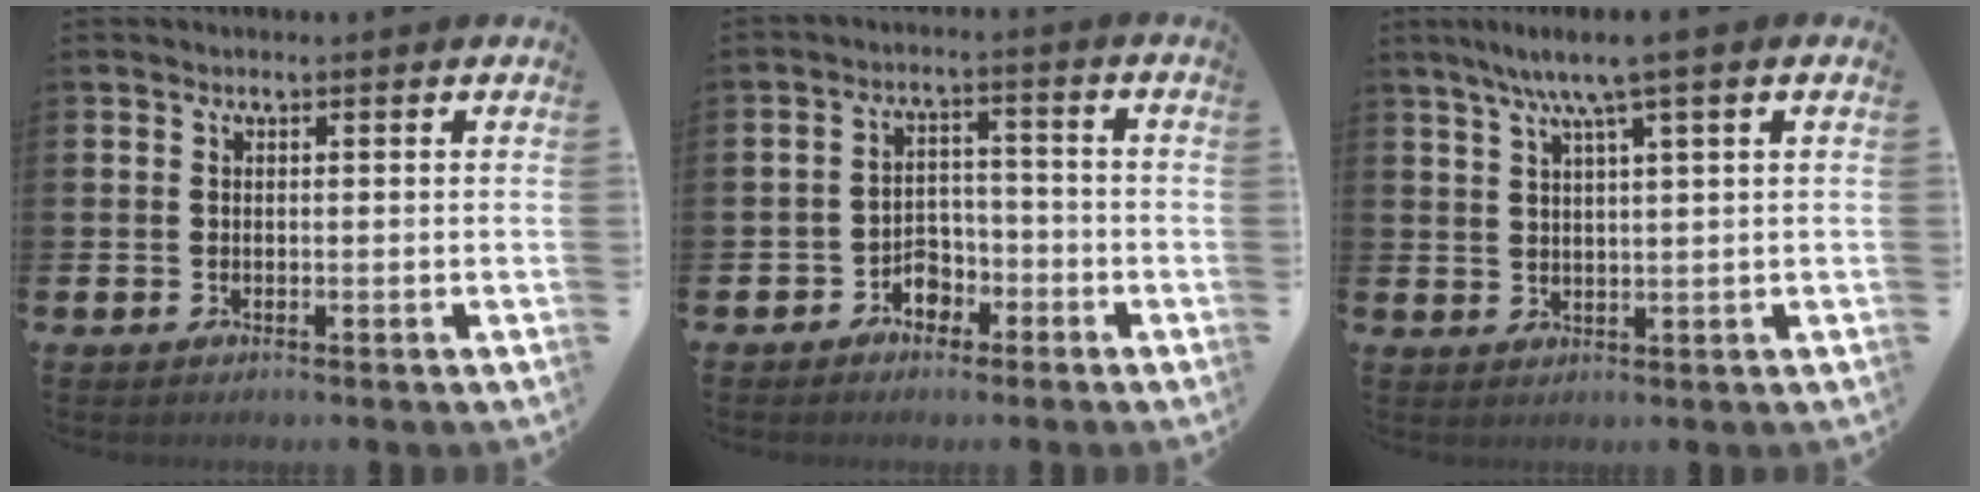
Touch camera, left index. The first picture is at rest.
{"total": 3.6, "force": [-2.5, 2.3, 1.1], "torque": [-0.034, 0.012, -0.053]}
{"total": 4.8, "force": [3.5, -0.2, 3.4], "torque": [-0.080, -0.002, 0.059]}